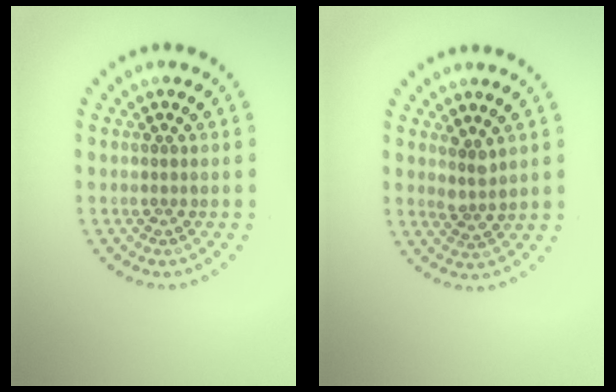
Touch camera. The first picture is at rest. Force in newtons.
{"total": 1.8, "press": 1.4, "slide": 1.2}